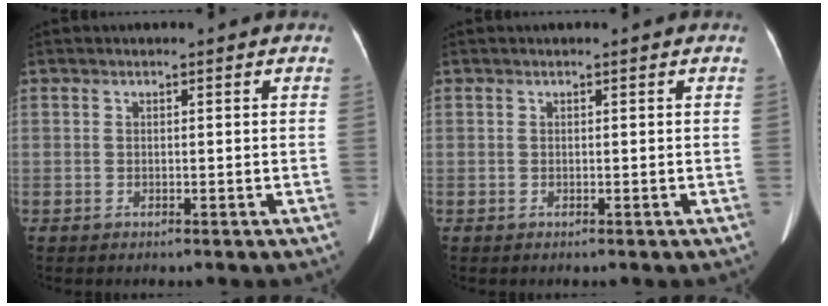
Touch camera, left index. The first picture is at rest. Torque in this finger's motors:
{"motor_torque": [-0.16, -1.35, -0.02, -0.04]}